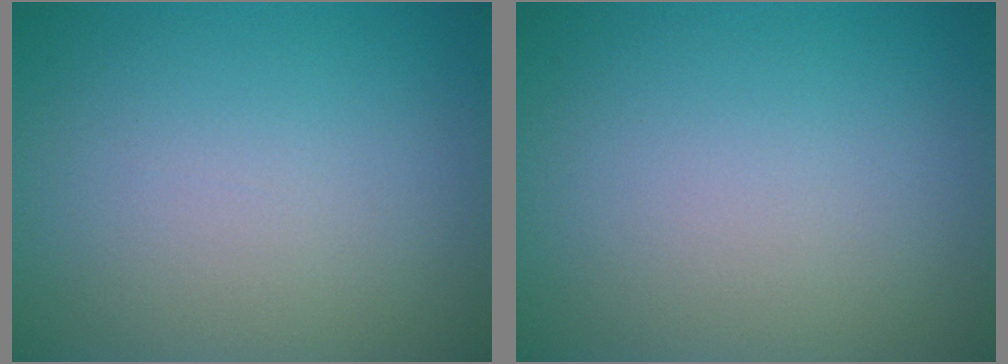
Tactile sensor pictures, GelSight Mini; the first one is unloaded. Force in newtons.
{"total": 0.0}